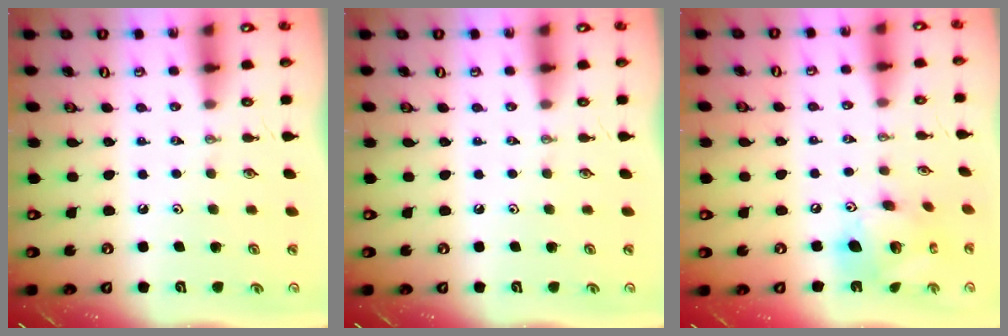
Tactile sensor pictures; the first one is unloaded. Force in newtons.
{"total": 0.0}
{"total": 15.3, "press": 15.2, "slide": 1.6}